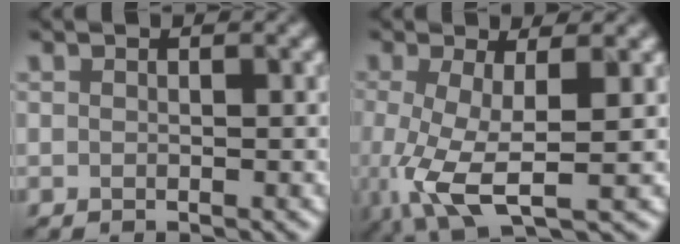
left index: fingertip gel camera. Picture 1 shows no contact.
{"total": 6.0, "force": [-1.2, 1.9, 5.6], "torque": [-0.127, -0.016, -0.022]}